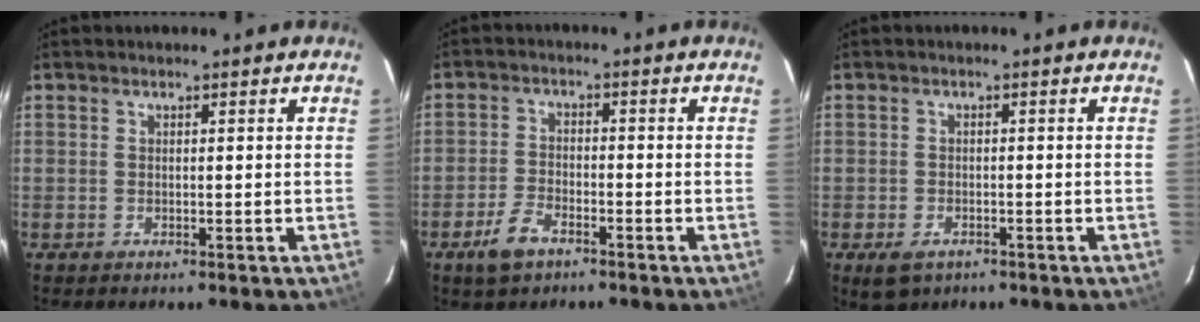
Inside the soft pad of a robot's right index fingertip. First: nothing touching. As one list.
[{"total": 5.6, "force": [-3.7, 2.7, 3.2], "torque": [-0.082, -0.002, -0.070]}, {"total": 4.3, "force": [-2.5, 2.7, 2.2], "torque": [-0.049, -0.011, -0.038]}]